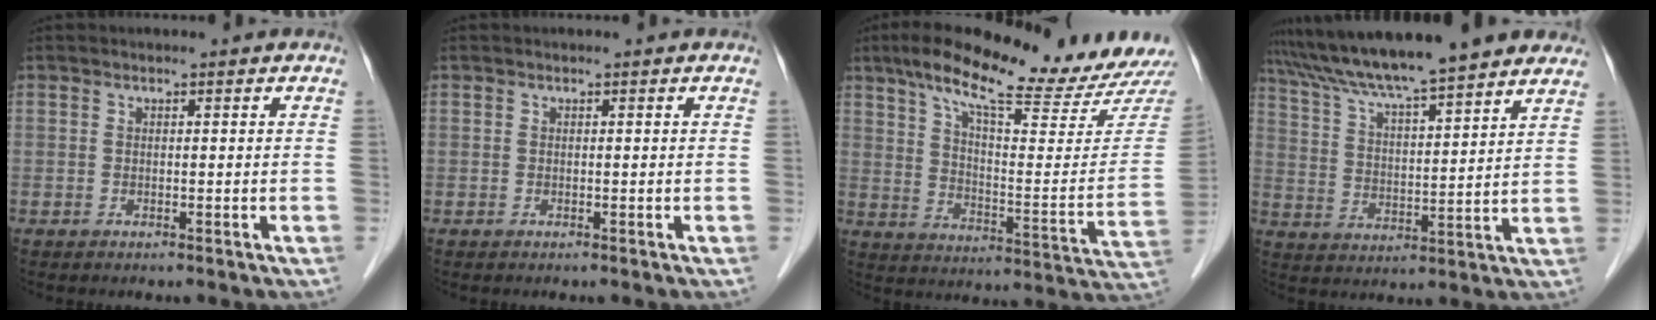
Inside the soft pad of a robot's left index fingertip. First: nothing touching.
{"total": 0.0}
{"total": 21.2, "force": [18.5, 0.8, 10.4], "torque": [-0.162, -0.037, 0.260]}
{"total": 20.0, "force": [17.2, 1.3, 10.1], "torque": [-0.167, 0.029, 0.260]}